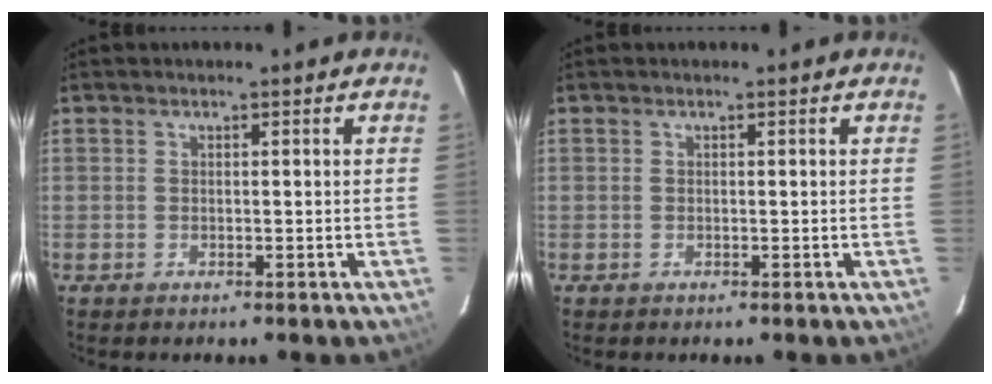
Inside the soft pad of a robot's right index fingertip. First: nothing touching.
{"total": 0.0}